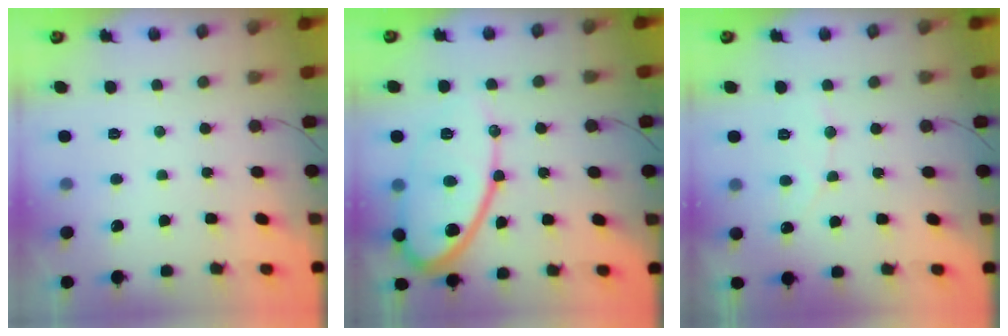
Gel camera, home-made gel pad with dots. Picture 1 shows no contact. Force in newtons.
{"total": 15.5, "press": 15.4, "slide": 1.0}
{"total": 3.8, "press": 3.8, "slide": 0.3}